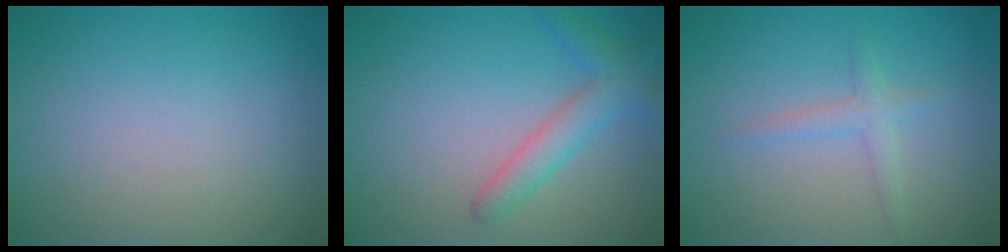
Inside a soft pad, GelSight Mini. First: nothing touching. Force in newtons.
{"total": 3.0, "press": 3.0, "slide": 0.2}
{"total": 1.6, "press": 1.6, "slide": 0.0}